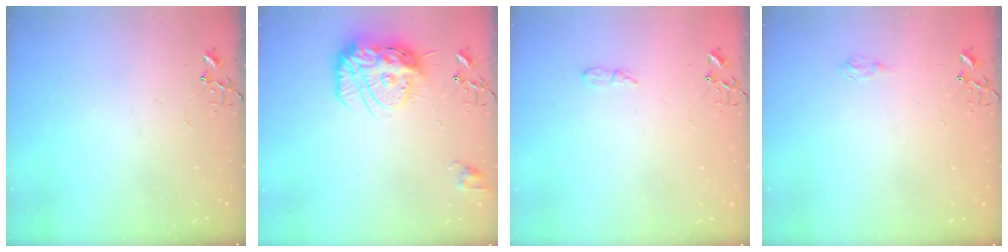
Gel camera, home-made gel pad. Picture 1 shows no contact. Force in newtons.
{"total": 15.8, "press": 15.8, "slide": 1.4}
{"total": 4.6, "press": 4.6, "slide": 0.5}
{"total": 5.7, "press": 5.7, "slide": 0.6}